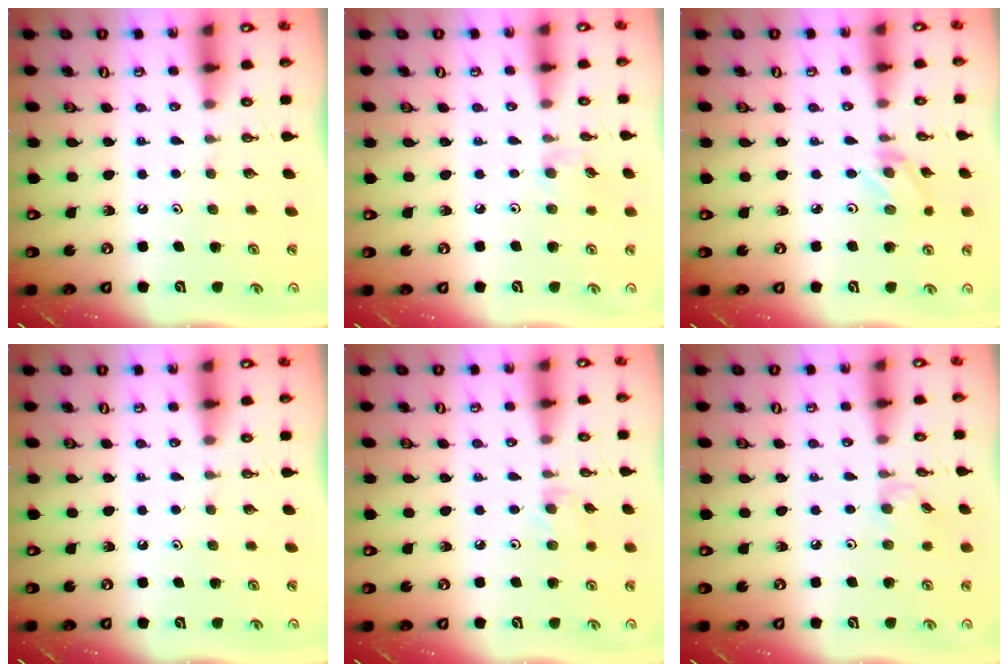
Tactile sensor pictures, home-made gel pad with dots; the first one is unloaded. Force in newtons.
{"total": 5.1, "press": 5.1, "slide": 0.7}
{"total": 2.0, "press": 1.9, "slide": 0.3}
{"total": 0.0}
{"total": 2.3, "press": 2.3, "slide": 0.4}
{"total": 1.8, "press": 1.8, "slide": 0.4}